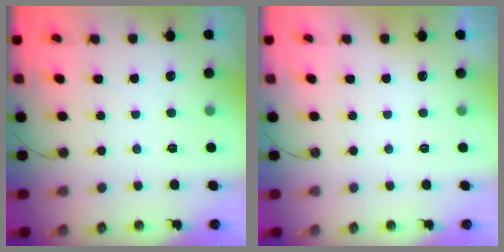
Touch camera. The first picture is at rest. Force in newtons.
{"total": 0.0}